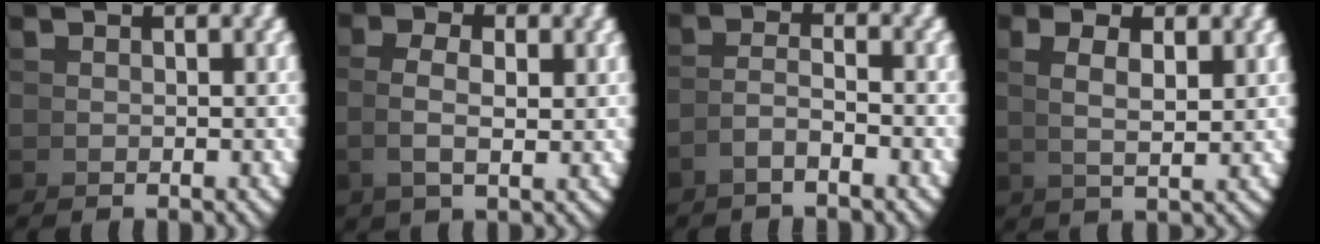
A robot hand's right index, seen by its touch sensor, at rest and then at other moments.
{"total": 1.9, "force": [0.7, 0.1, 1.8], "torque": [-0.034, -0.001, 0.021]}
{"total": 2.0, "force": [-1.1, -0.3, 1.6], "torque": [-0.024, -0.002, -0.019]}
{"total": 2.8, "force": [1.7, 0.0, 2.3], "torque": [-0.034, 0.005, 0.036]}